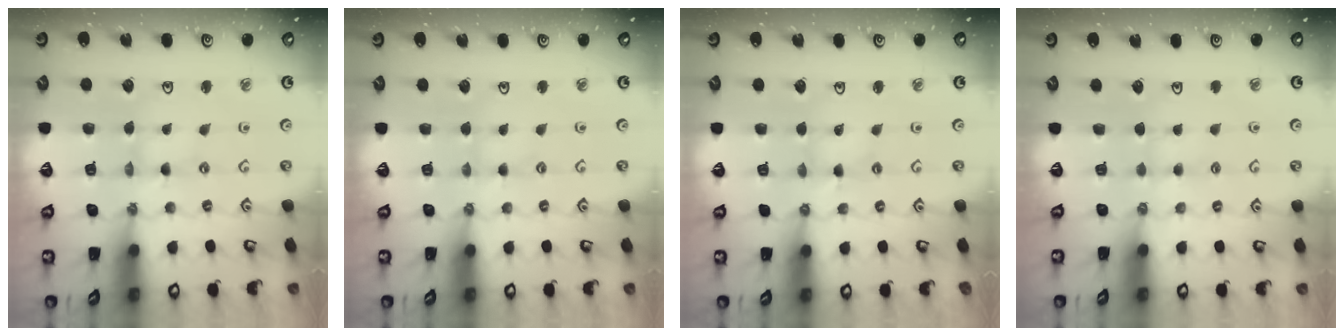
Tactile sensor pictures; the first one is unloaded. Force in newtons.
{"total": 0.7, "press": 0.7, "slide": 0.2}
{"total": 1.2, "press": 1.2, "slide": 0.1}
{"total": 2.3, "press": 2.3, "slide": 0.4}